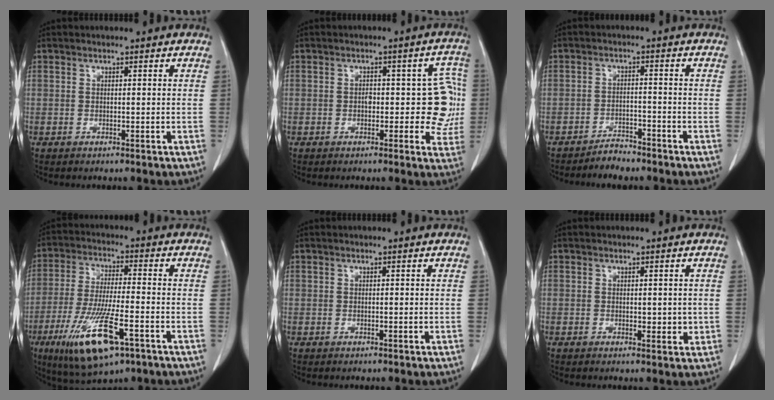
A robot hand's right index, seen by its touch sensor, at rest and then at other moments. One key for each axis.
{"total": 7.5, "fx": -0.5, "fy": 3.8, "fz": 6.4, "tx": -0.044, "ty": 0.025, "tz": -0.009}
{"total": 3.3, "fx": -3.1, "fy": 0.8, "fz": 0.8, "tx": -0.016, "ty": -0.004, "tz": -0.052}
{"total": 14.6, "fx": -7.0, "fy": 2.9, "fz": 12.5, "tx": -0.250, "ty": -0.031, "tz": -0.115}
{"total": 0.0}
{"total": 2.2, "fx": 0.1, "fy": 1.3, "fz": 1.7, "tx": -0.018, "ty": -0.003, "tz": 0.005}